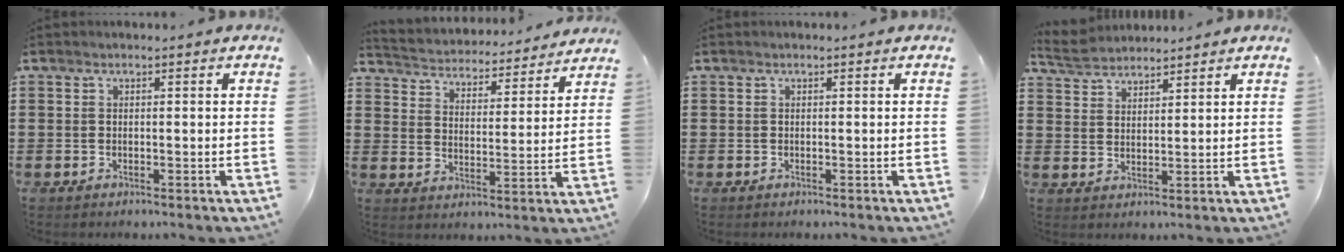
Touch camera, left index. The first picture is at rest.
{"total": 3.6, "force": [3.6, 0.1, -0.4], "torque": [-0.018, -0.034, 0.055]}
{"total": 0.0}
{"total": 4.0, "force": [3.8, 1.2, 0.7], "torque": [-0.028, -0.004, 0.072]}